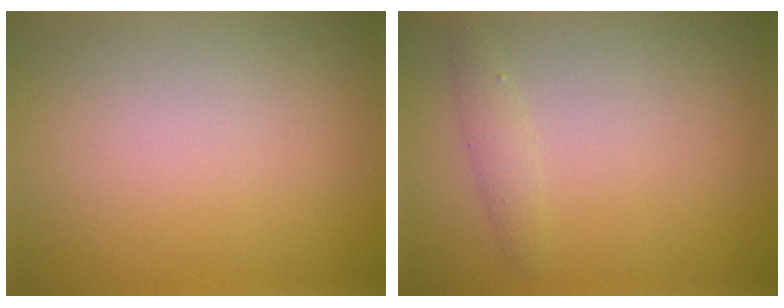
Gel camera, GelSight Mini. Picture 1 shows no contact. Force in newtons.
{"total": 1.3, "press": 1.3, "slide": 0.1}